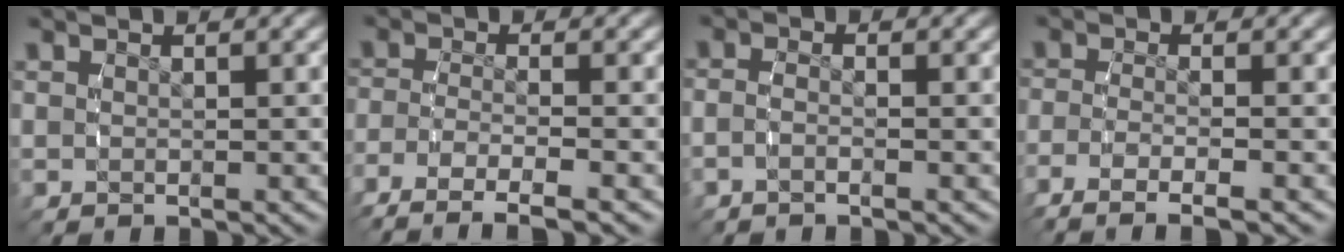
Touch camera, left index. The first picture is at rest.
{"total": 6.4, "force": [-5.0, 2.1, 3.5], "torque": [-0.077, -0.026, -0.069]}
{"total": 1.4, "force": [-1.1, 0.1, 0.8], "torque": [-0.023, 0.001, -0.026]}
{"total": 5.0, "force": [-3.8, 1.3, 2.9], "torque": [-0.066, -0.018, -0.055]}